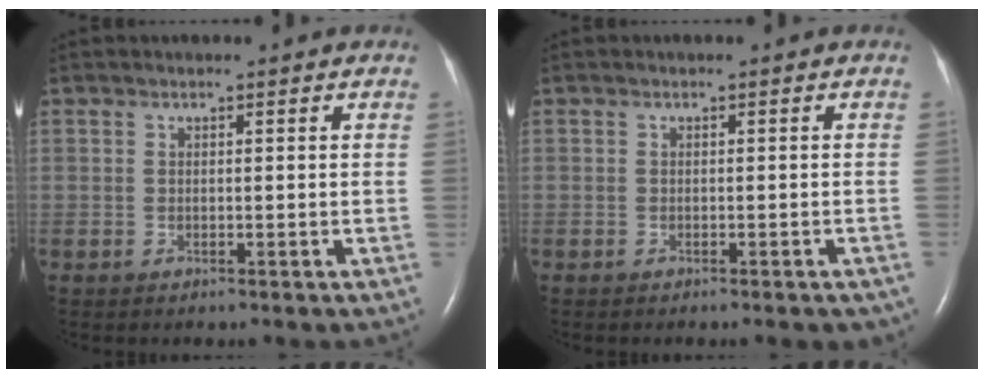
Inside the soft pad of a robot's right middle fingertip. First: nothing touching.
{"total": 2.7, "force": [-2.2, 0.7, 1.4], "torque": [-0.009, -0.005, -0.021]}